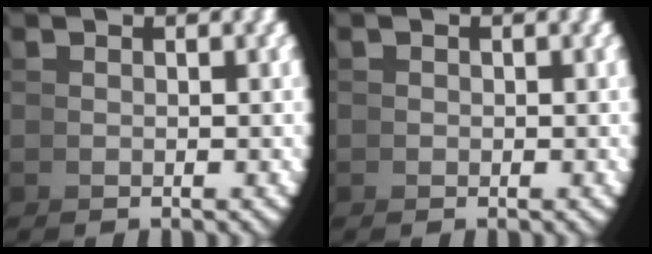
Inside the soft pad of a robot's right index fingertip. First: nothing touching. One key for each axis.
{"total": 0.0}